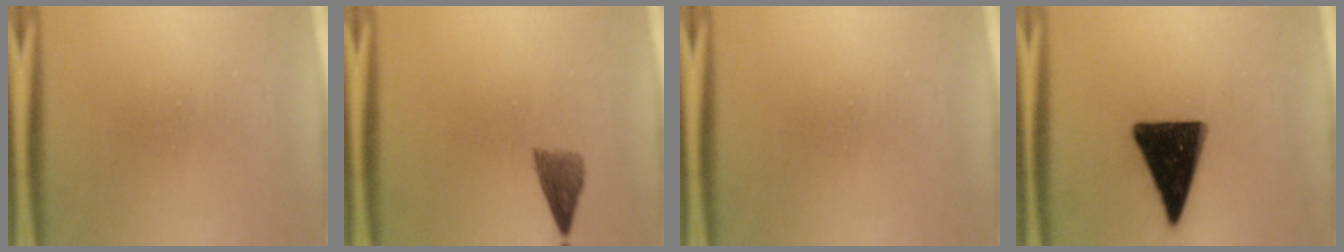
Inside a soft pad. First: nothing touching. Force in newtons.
{"total": 3.0}
{"total": 0.0}
{"total": 15.9}